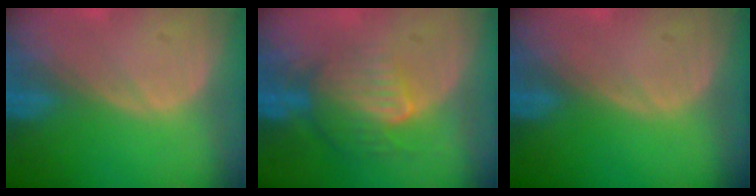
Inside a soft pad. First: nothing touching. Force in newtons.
{"total": 7.9, "press": 7.3, "slide": 3.0}
{"total": 0.0}